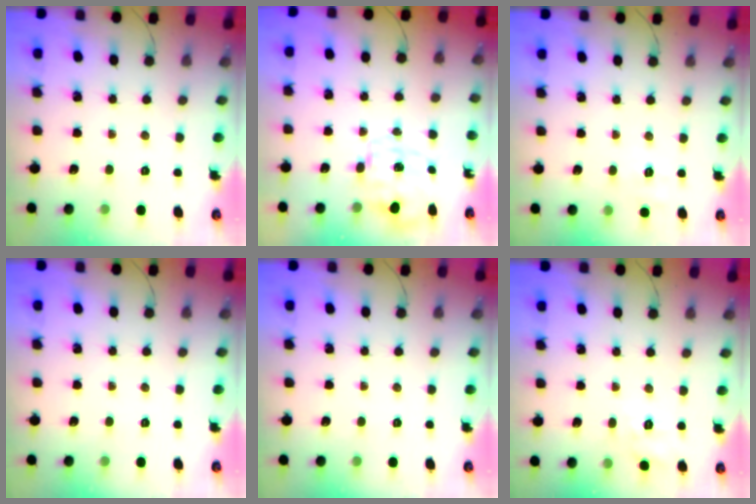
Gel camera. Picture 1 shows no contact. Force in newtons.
{"total": 9.5, "press": 9.5, "slide": 0.6}
{"total": 4.5, "press": 4.1, "slide": 1.7}
{"total": 0.0}
{"total": 0.0}
{"total": 2.4, "press": 1.4, "slide": 2.0}